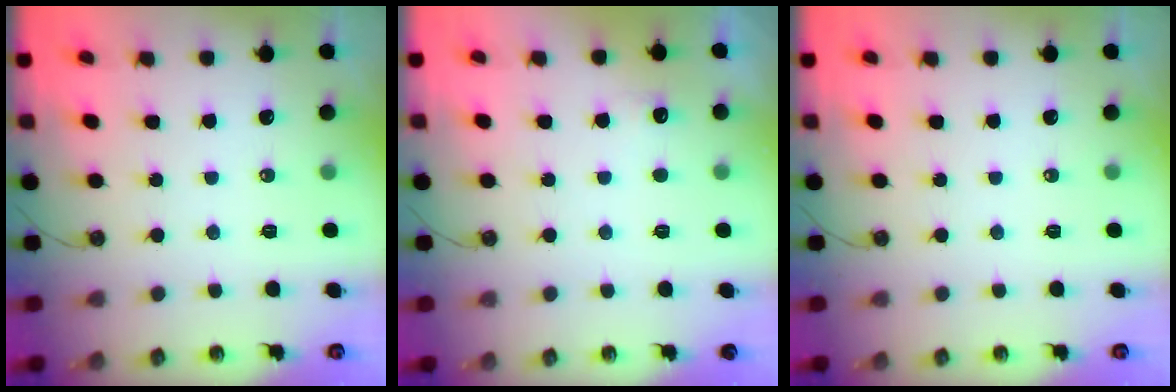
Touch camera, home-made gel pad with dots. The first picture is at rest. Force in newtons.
{"total": 2.5, "press": 2.3, "slide": 0.9}
{"total": 0.0}